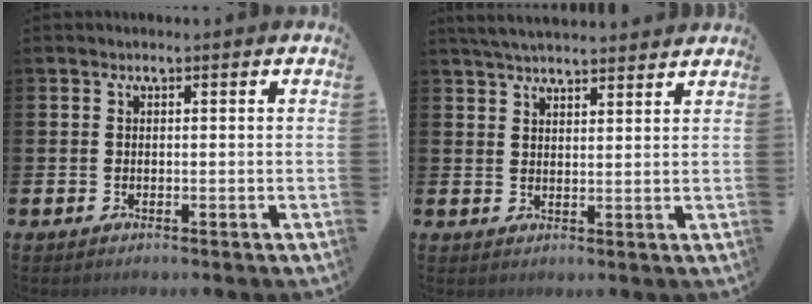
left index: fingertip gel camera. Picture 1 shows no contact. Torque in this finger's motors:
{"motor_torque": [0.88, -1.26, 0.57, 0.15]}